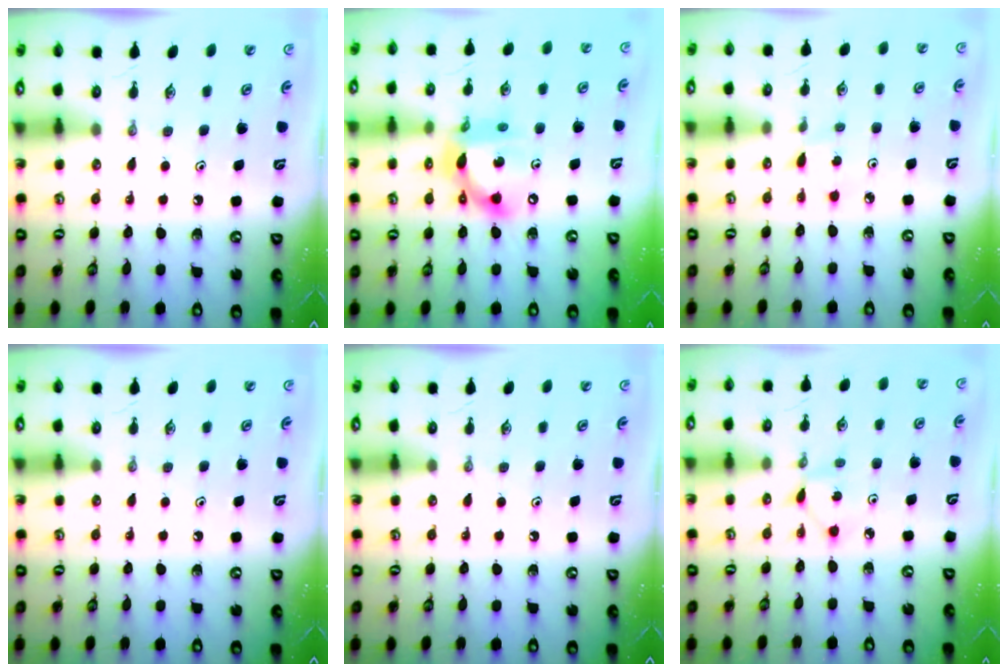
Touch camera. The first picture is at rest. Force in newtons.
{"total": 14.9, "press": 14.8, "slide": 1.2}
{"total": 2.3, "press": 2.3, "slide": 0.3}
{"total": 0.0}
{"total": 0.0}
{"total": 1.7, "press": 1.7, "slide": 0.1}